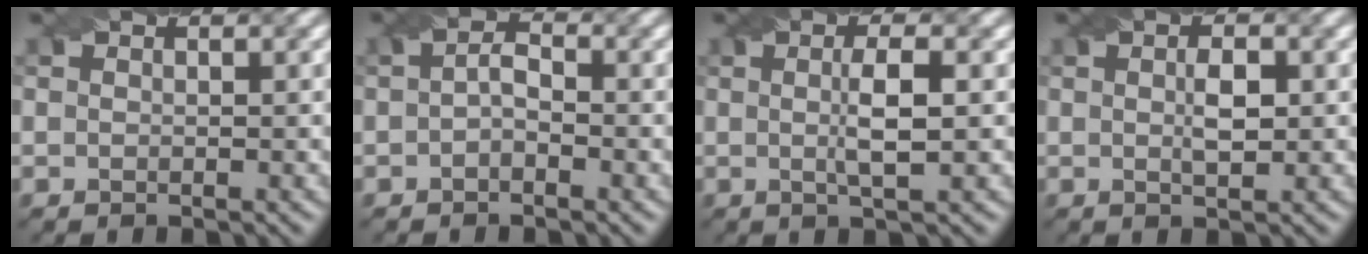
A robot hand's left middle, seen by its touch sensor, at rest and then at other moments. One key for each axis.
{"total": 1.9, "fx": -0.4, "fy": 1.0, "fz": 1.5, "tx": -0.031, "ty": 0.005, "tz": -0.011}
{"total": 3.2, "fx": 0.1, "fy": 0.6, "fz": 3.2, "tx": -0.057, "ty": 0.002, "tz": 0.002}
{"total": 2.2, "fx": 0.2, "fy": 0.7, "fz": 2.0, "tx": -0.041, "ty": 0.002, "tz": 0.004}